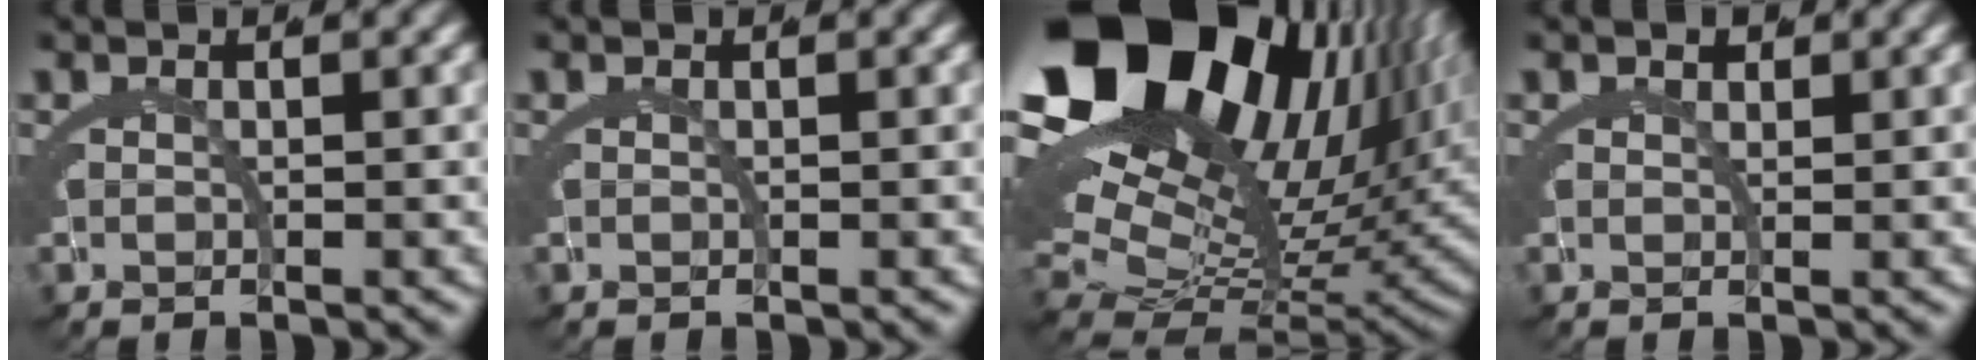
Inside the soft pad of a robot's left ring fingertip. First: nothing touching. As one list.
[{"total": 0.0}, {"total": 22.7, "force": [4.9, 14.4, 16.9], "torque": [-0.289, 0.002, 0.080]}, {"total": 0.9, "force": [0.4, 0.6, 0.4], "torque": [-0.004, -0.004, 0.009]}]